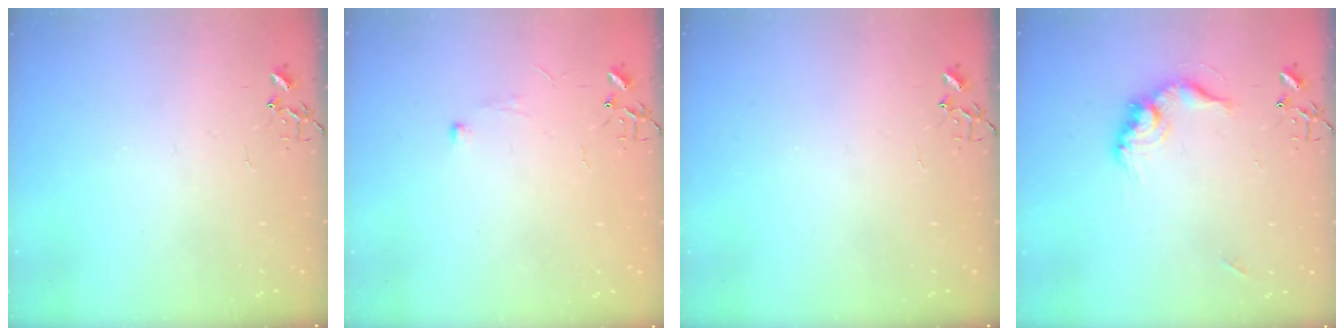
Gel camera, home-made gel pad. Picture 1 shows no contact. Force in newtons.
{"total": 5.1, "press": 5.0, "slide": 0.6}
{"total": 0.0}
{"total": 13.0, "press": 13.0, "slide": 1.0}